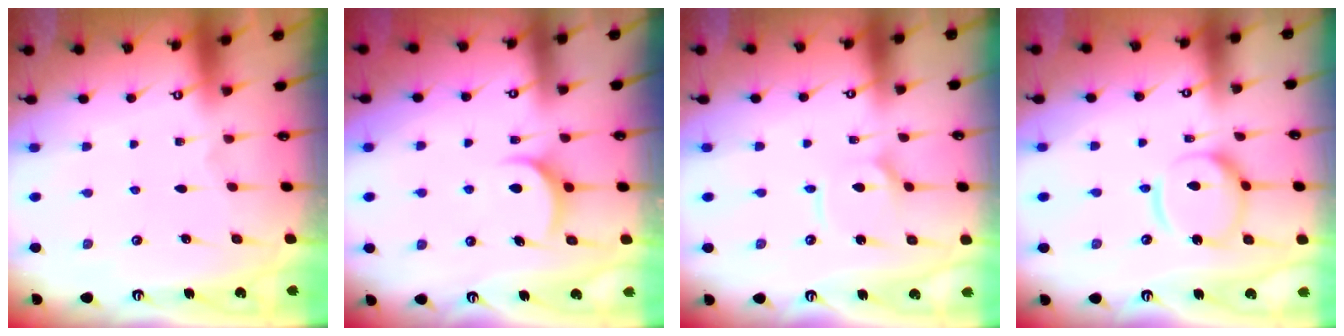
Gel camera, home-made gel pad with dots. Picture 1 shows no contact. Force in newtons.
{"total": 6.7, "press": 6.7, "slide": 0.2}
{"total": 4.3, "press": 4.3, "slide": 0.5}
{"total": 13.0, "press": 12.9, "slide": 1.5}